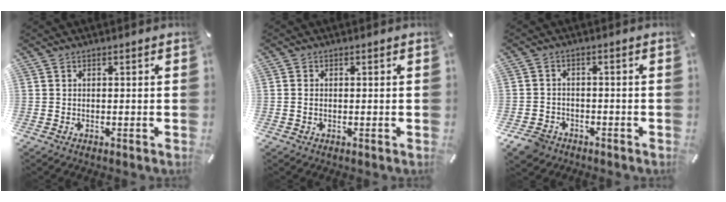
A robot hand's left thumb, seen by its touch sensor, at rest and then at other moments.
{"total": 1.1, "force": [-0.1, 0.8, 0.7], "torque": [-0.015, 0.003, -0.003]}
{"total": 4.5, "force": [-3.1, 3.1, 1.1], "torque": [-0.035, 0.012, -0.062]}